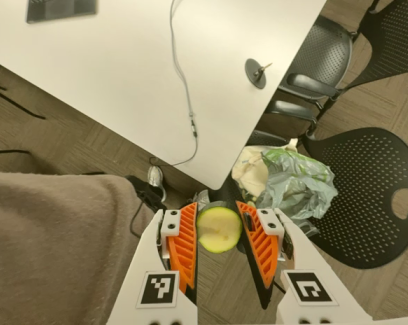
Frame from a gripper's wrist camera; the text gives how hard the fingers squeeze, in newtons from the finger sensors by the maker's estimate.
{"total": 8.4, "left": 8.1, "right": 8.6}